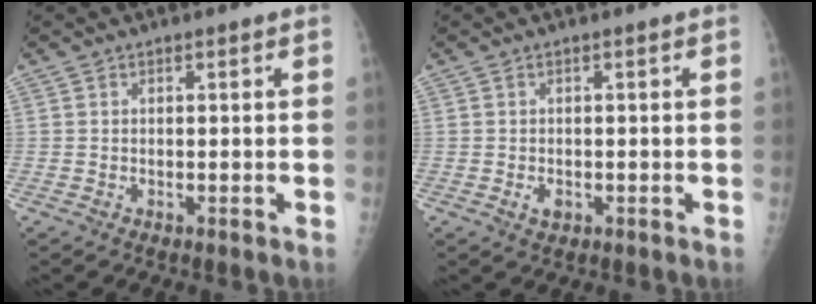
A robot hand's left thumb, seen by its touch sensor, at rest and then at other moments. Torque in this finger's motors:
{"motor_torque": [-0.47, 0.27, 0.31, 0.18, -0.01]}